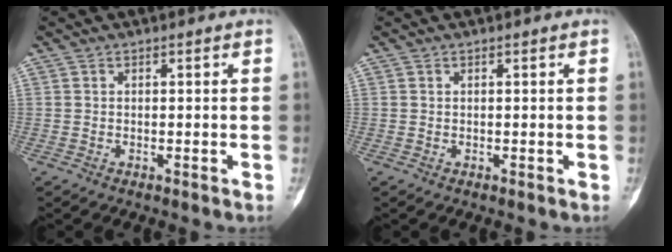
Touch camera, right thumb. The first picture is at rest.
{"total": 0.0}